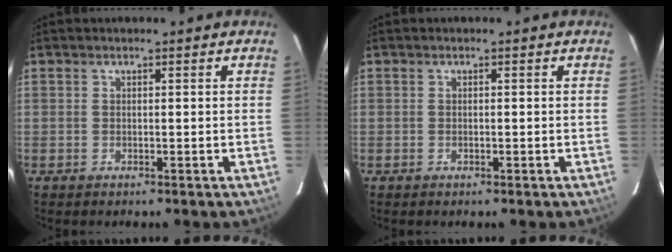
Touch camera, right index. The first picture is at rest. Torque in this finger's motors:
{"motor_torque": [-0.08, 0.00, -0.03, 0.00]}